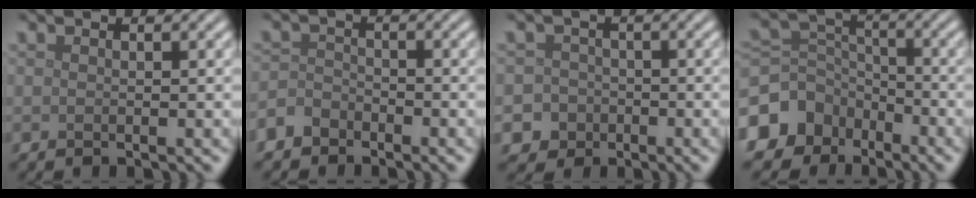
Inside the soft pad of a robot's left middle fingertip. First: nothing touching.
{"total": 2.1, "force": [-1.7, 1.2, 0.3], "torque": [-0.005, 0.006, -0.041]}
{"total": 4.1, "force": [-2.0, 3.6, 0.4], "torque": [0.021, -0.004, -0.045]}
{"total": 8.4, "force": [-5.5, 6.0, 2.0], "torque": [-0.054, 0.000, -0.108]}